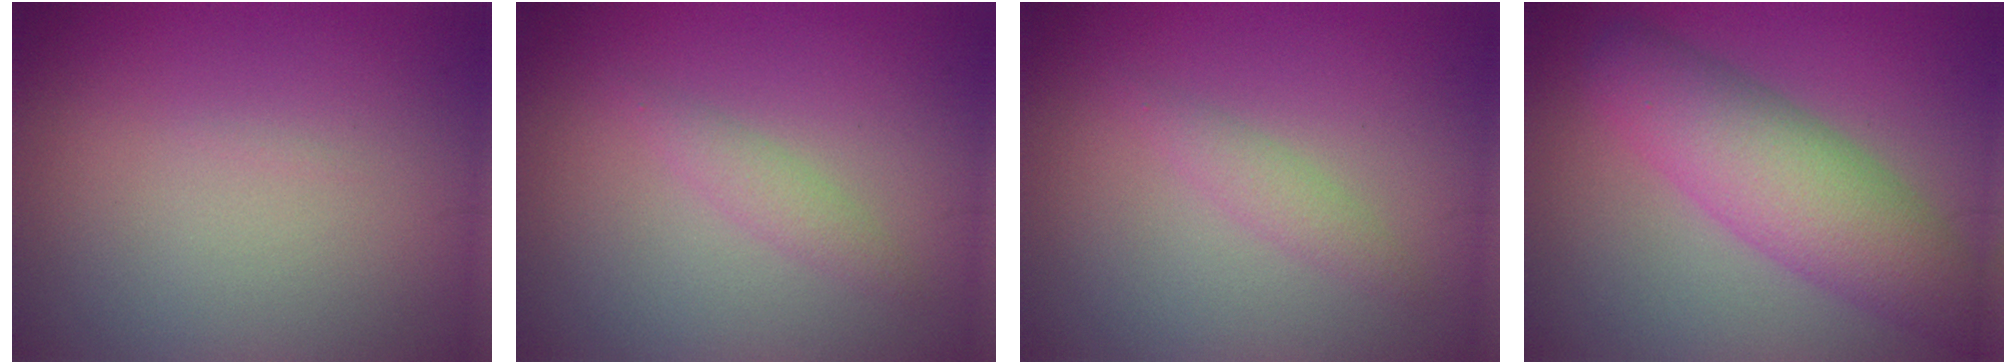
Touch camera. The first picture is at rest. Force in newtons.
{"total": 1.3, "press": 1.3, "slide": 0.0}
{"total": 1.3, "press": 1.3, "slide": 0.0}
{"total": 6.7, "press": 6.7, "slide": 0.1}